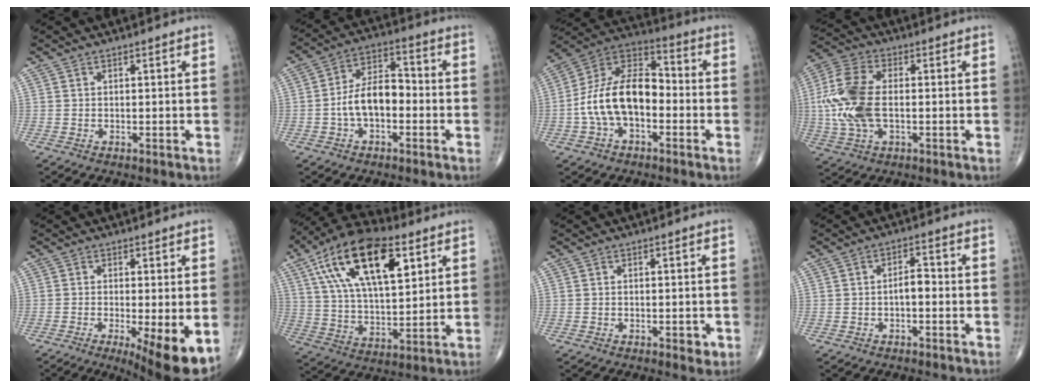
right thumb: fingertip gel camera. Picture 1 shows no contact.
{"total": 9.4, "force": [-2.0, 5.4, 7.4], "torque": [-0.123, 0.041, -0.045]}
{"total": 15.7, "force": [-2.9, 9.2, 12.4], "torque": [-0.219, 0.048, -0.059]}
{"total": 13.6, "force": [-0.6, 7.4, 11.3], "torque": [-0.260, 0.010, -0.014]}
{"total": 10.1, "force": [-3.5, 2.2, 9.3], "torque": [-0.136, -0.022, -0.049]}
{"total": 22.3, "force": [9.4, 10.2, 17.5], "torque": [-0.301, -0.013, 0.166]}
{"total": 2.0, "force": [-0.8, 1.0, 1.6], "torque": [-0.016, 0.000, -0.009]}
{"total": 3.1, "force": [-0.7, 1.5, 2.6], "torque": [-0.034, 0.015, -0.015]}